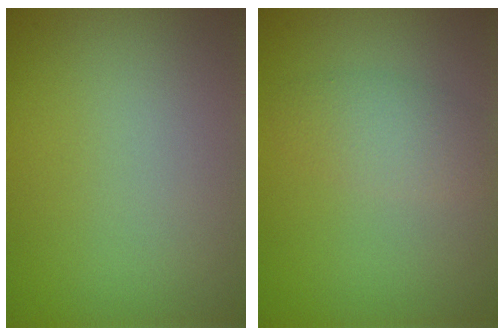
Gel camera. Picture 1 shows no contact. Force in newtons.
{"total": 2.5, "press": 2.5, "slide": 0.1}